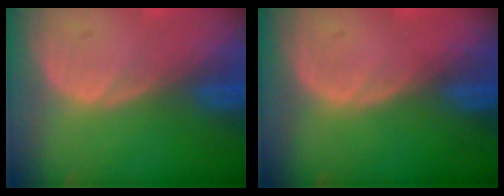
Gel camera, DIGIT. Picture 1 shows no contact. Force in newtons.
{"total": 0.0}